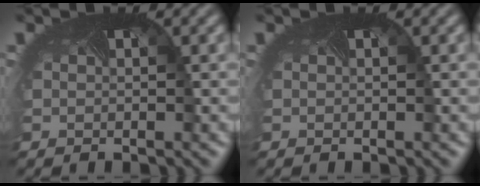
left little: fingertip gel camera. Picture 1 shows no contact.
{"total": 0.0}